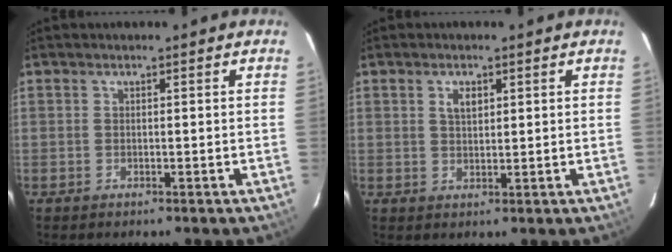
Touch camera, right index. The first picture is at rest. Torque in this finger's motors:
{"motor_torque": [0.21, 0.03, 0.12, 0.03]}